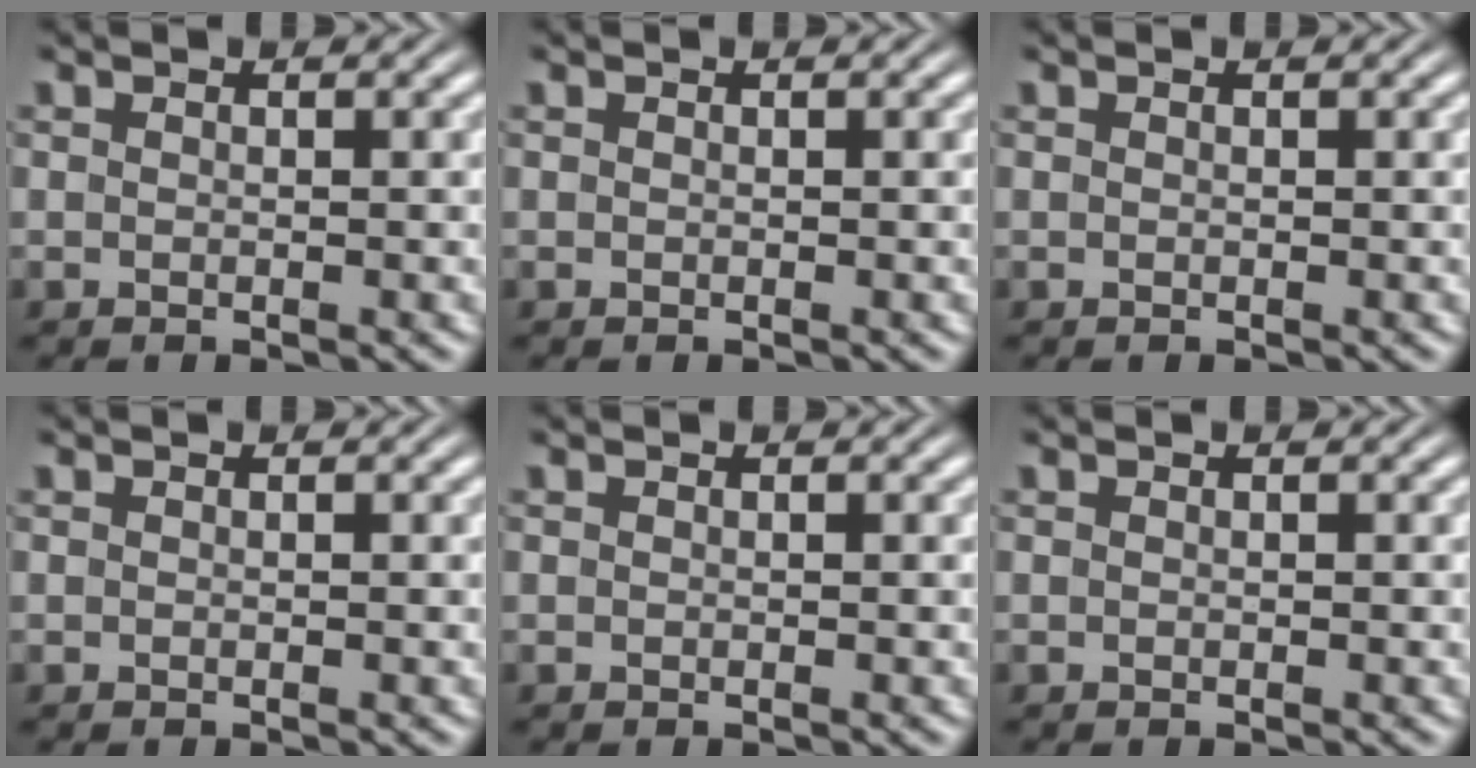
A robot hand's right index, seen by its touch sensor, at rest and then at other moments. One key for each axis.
{"total": 0.0}
{"total": 0.0}
{"total": 0.0}
{"total": 0.0}
{"total": 0.0}